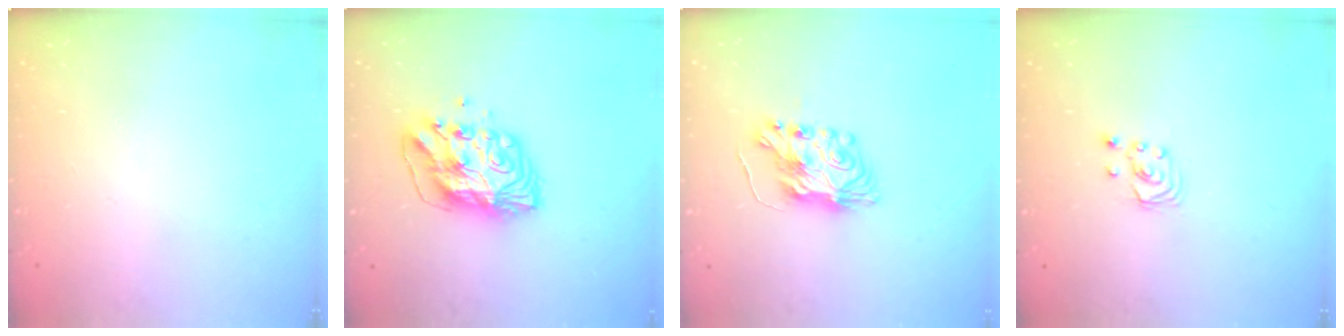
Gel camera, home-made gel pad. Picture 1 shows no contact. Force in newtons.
{"total": 11.2, "press": 11.2, "slide": 1.1}
{"total": 8.2, "press": 8.2, "slide": 0.5}
{"total": 2.7, "press": 2.7, "slide": 0.3}